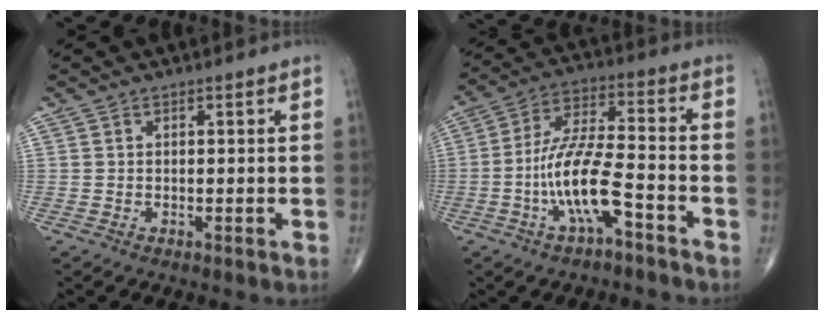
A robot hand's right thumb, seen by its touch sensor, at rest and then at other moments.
{"total": 12.6, "force": [-5.1, 3.6, 11.0], "torque": [-0.221, 0.044, -0.094]}